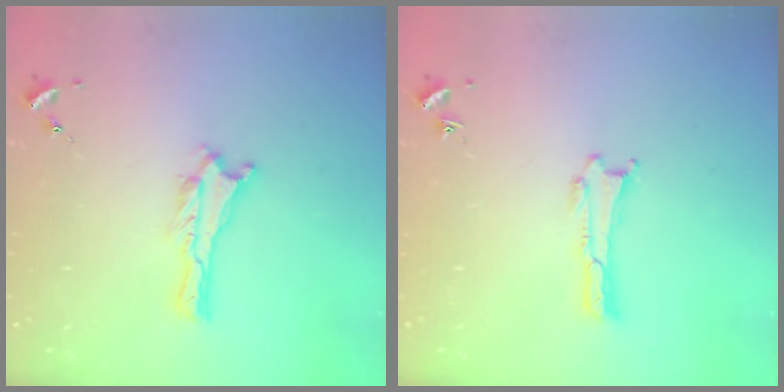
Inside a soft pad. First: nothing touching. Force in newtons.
{"total": 0.0}